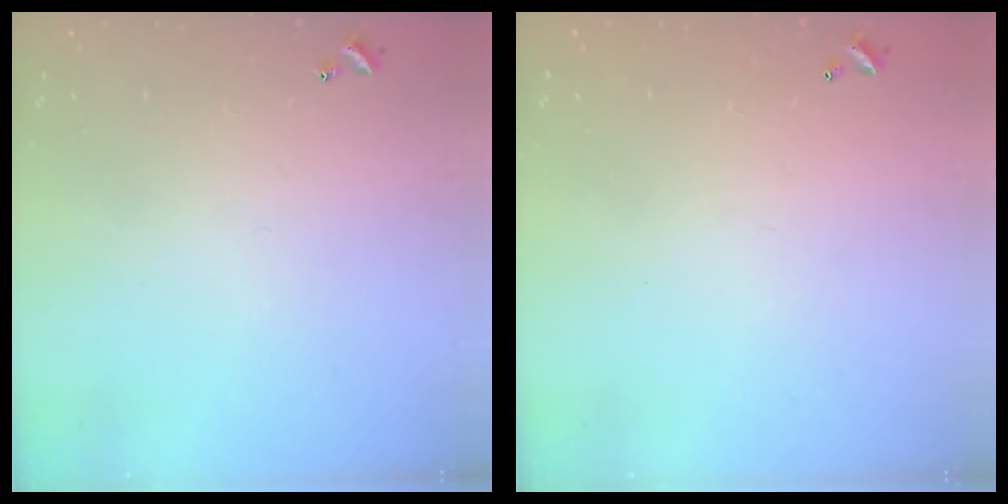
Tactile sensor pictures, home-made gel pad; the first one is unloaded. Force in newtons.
{"total": 2.7, "press": 2.7, "slide": 0.1}